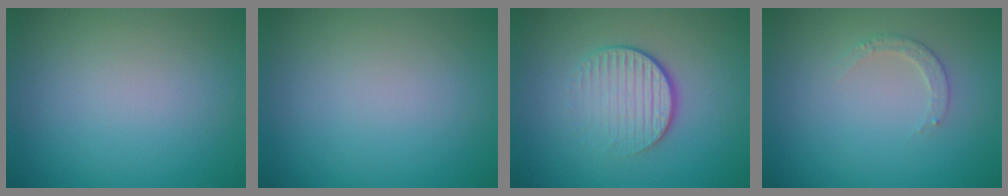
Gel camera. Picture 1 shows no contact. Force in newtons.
{"total": 0.0}
{"total": 4.2, "press": 2.6, "slide": 3.2}
{"total": 1.5, "press": 1.5, "slide": 0.2}